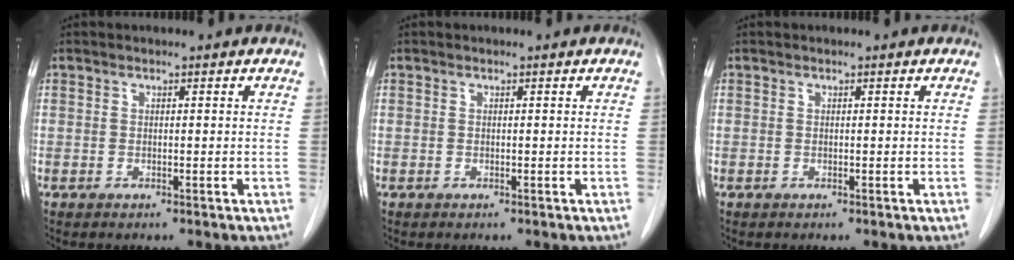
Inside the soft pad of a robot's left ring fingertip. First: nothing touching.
{"total": 0.0}
{"total": 0.0}